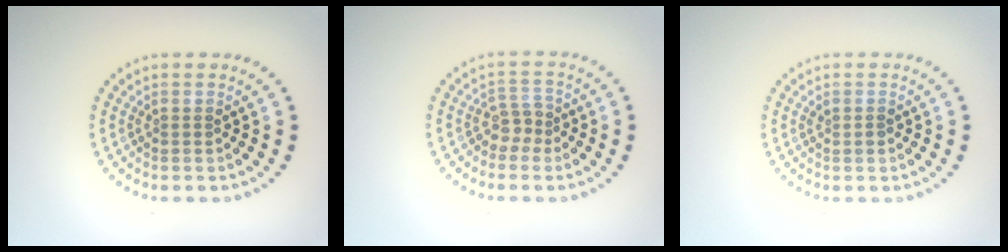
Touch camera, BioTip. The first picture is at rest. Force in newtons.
{"total": 1.8, "press": 1.3, "slide": 1.3}
{"total": 0.6, "press": 0.6, "slide": 0.2}